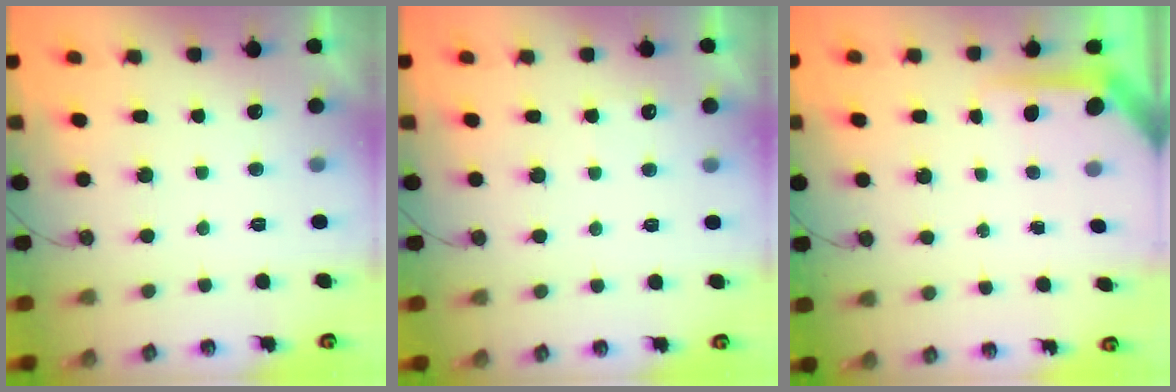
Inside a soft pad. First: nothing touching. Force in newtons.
{"total": 4.3, "press": 4.3, "slide": 0.4}
{"total": 6.3, "press": 6.2, "slide": 0.6}